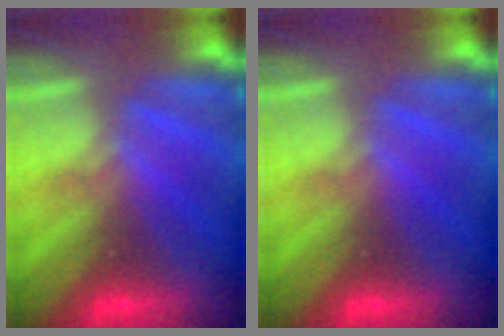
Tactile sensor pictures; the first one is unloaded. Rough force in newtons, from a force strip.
{"total": 0.0}